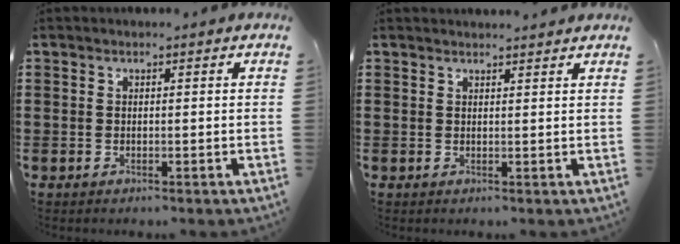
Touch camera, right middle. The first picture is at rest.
{"total": 1.4, "force": [1.4, 0.0, 0.2], "torque": [0.001, -0.003, 0.024]}